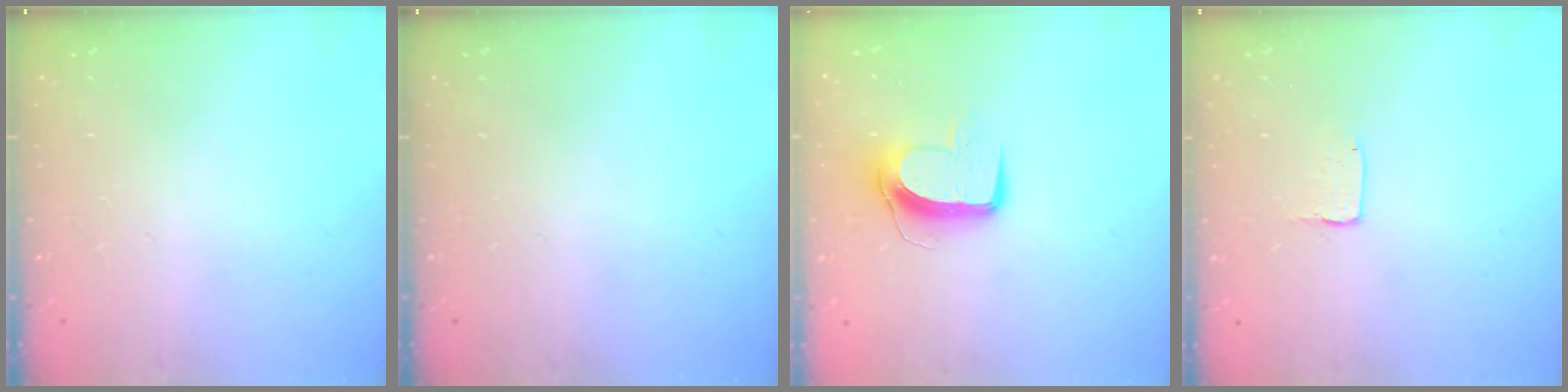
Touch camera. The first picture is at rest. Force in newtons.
{"total": 0.0}
{"total": 9.8, "press": 9.7, "slide": 0.7}
{"total": 1.7, "press": 1.6, "slide": 0.1}